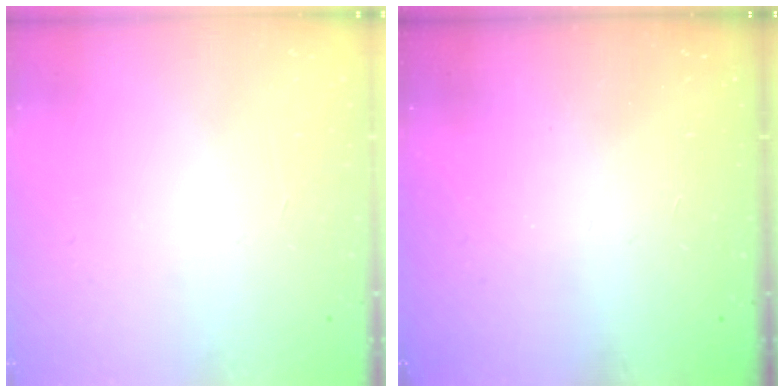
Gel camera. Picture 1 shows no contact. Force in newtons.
{"total": 0.0}